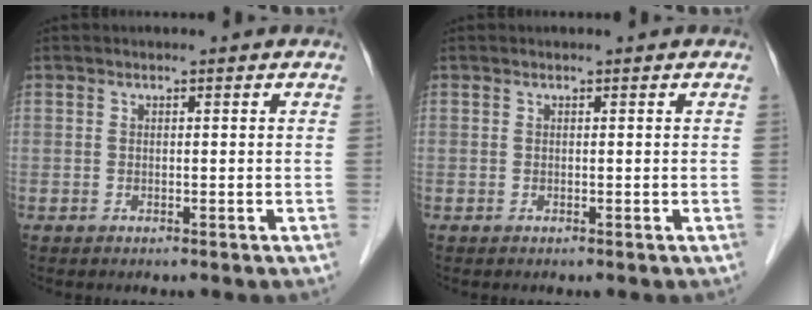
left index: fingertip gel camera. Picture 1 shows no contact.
{"total": 0.0}